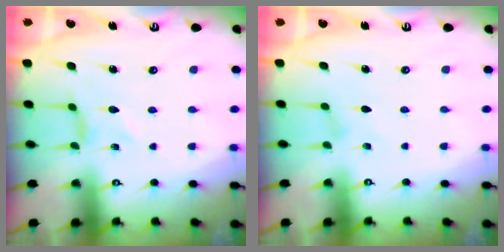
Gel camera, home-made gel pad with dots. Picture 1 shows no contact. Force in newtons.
{"total": 0.5, "press": 0.5, "slide": 0.1}